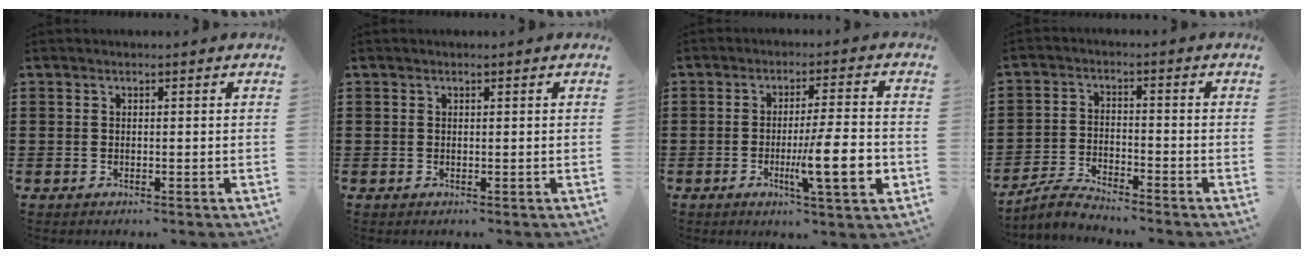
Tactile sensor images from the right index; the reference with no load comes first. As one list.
[{"total": 0.0}, {"total": 11.6, "force": [-2.9, 1.7, 11.1], "torque": [-0.167, -0.014, -0.048]}, {"total": 3.8, "force": [-3.7, 0.5, 0.8], "torque": [-0.031, 0.003, -0.080]}]